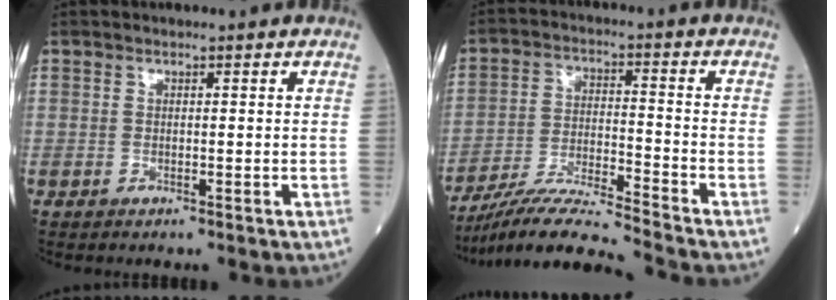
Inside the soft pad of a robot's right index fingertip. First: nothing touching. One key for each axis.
{"total": 10.9, "fx": -9.9, "fy": -1.8, "fz": 4.2, "tx": -0.072, "ty": -0.009, "tz": -0.179}